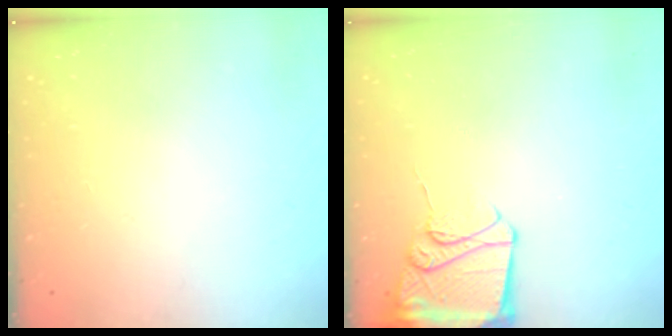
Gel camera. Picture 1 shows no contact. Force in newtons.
{"total": 12.8, "press": 12.8, "slide": 1.1}